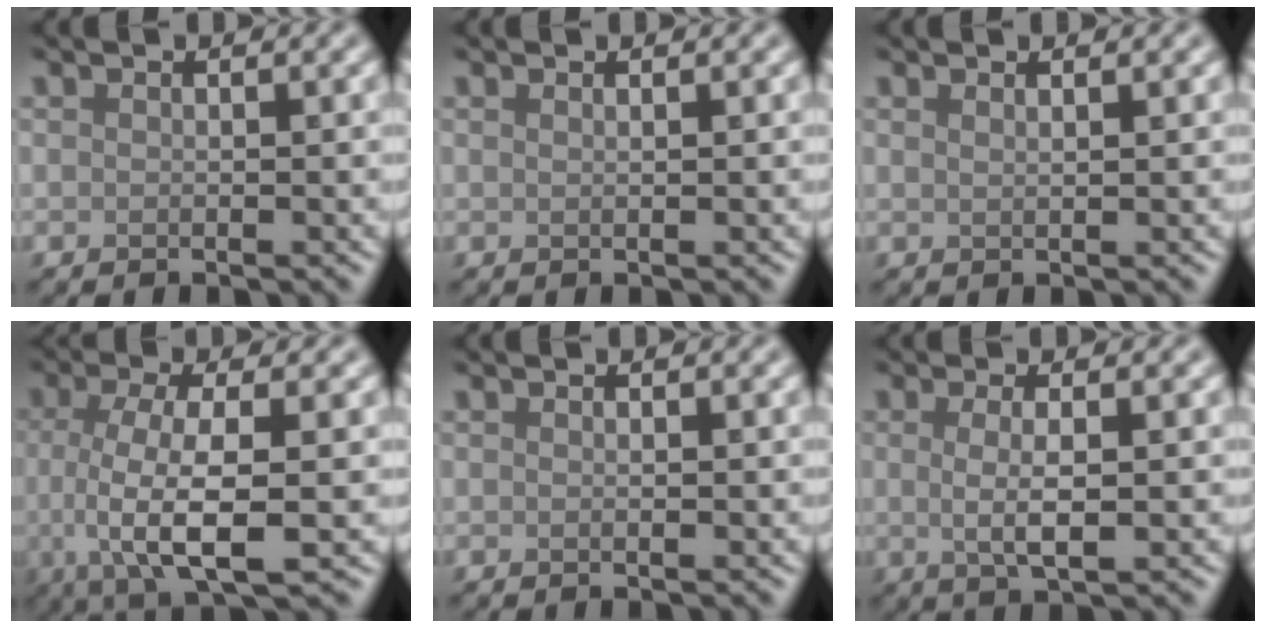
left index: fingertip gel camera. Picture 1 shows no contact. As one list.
[{"total": 0.6, "force": [0.5, 0.2, 0.4], "torque": [-0.003, -0.001, 0.003]}, {"total": 1.1, "force": [0.8, 0.4, 0.6], "torque": [-0.004, 0.002, 0.004]}, {"total": 6.8, "force": [-0.7, 2.1, 6.5], "torque": [-0.121, -0.010, -0.009]}, {"total": 0.0}, {"total": 3.1, "force": [0.1, 0.8, 3.0], "torque": [-0.057, -0.003, 0.002]}]